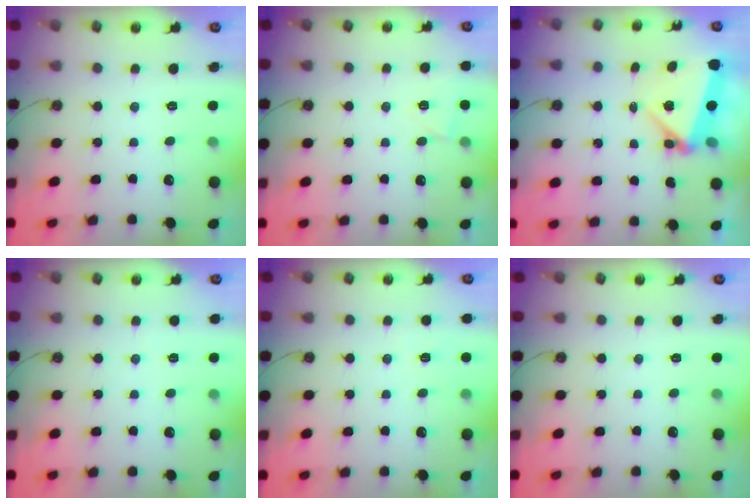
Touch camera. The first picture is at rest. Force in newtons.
{"total": 4.0, "press": 3.9, "slide": 0.4}
{"total": 5.7, "press": 5.5, "slide": 1.5}
{"total": 1.1, "press": 0.7, "slide": 0.8}
{"total": 2.7, "press": 1.7, "slide": 2.1}
{"total": 0.0}